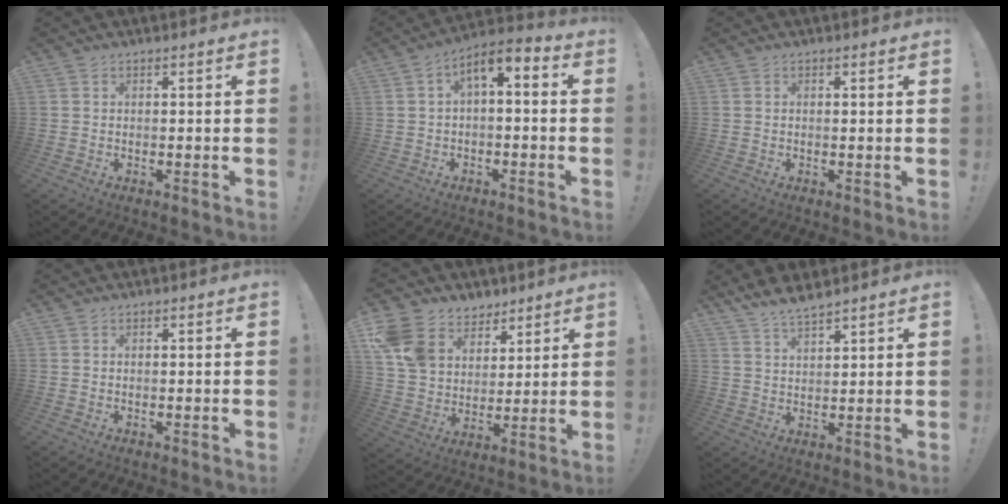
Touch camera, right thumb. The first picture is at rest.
{"total": 4.8, "force": [0.5, 2.1, 4.3], "torque": [-0.071, -0.004, 0.010]}
{"total": 0.5, "force": [0.2, -0.1, 0.5], "torque": [0.006, -0.007, 0.000]}
{"total": 0.0}
{"total": 14.1, "force": [7.2, 10.8, 5.3], "torque": [-0.094, -0.034, 0.146]}
{"total": 5.9, "force": [5.4, 0.6, 2.3], "torque": [-0.046, -0.032, 0.101]}